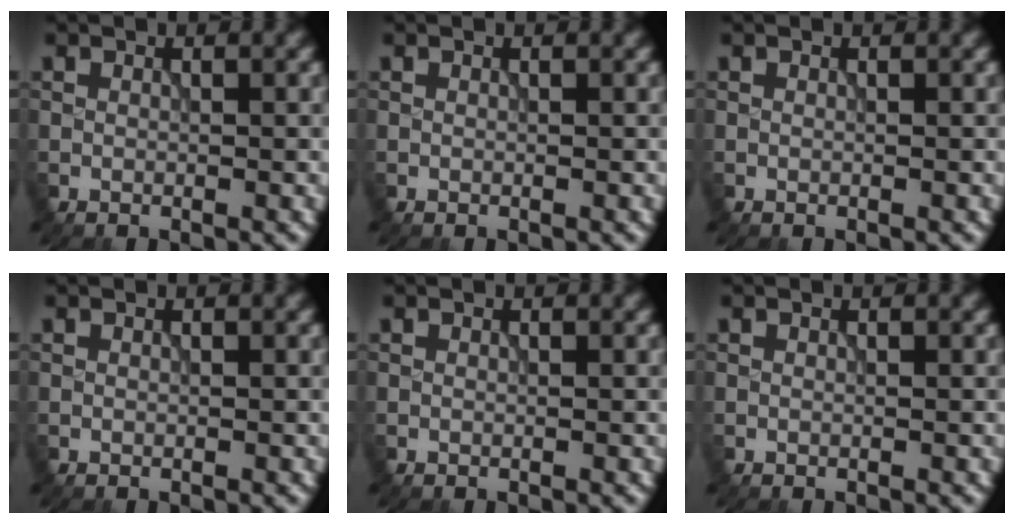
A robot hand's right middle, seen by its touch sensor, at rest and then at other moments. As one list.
[{"total": 0.0}, {"total": 0.0}, {"total": 0.0}, {"total": 0.0}, {"total": 0.0}]